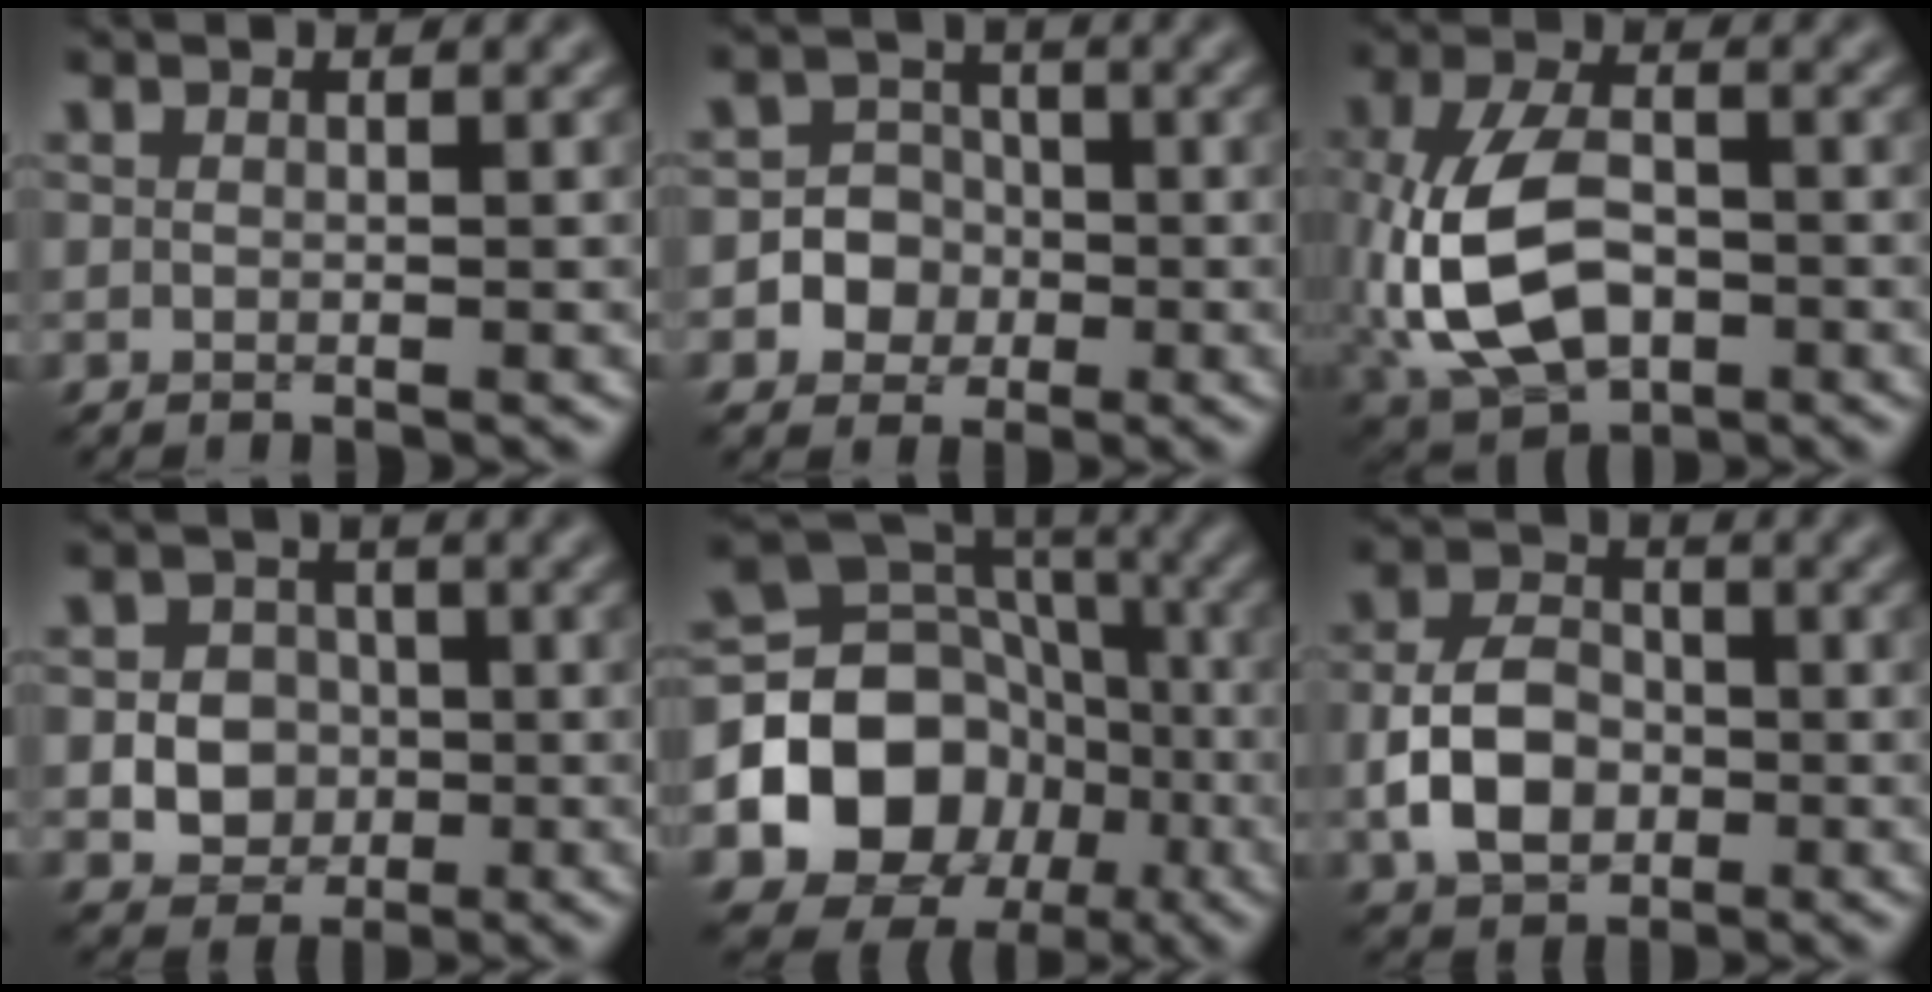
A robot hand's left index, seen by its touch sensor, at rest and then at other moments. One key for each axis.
{"total": 5.3, "fx": -1.6, "fy": 4.9, "fz": 0.9, "tx": 0.001, "ty": 0.014, "tz": -0.050}
{"total": 10.0, "fx": -2.3, "fy": 6.2, "fz": 7.6, "tx": -0.177, "ty": -0.007, "tz": -0.051}
{"total": 4.3, "fx": -0.8, "fy": 3.7, "fz": 2.0, "tx": -0.015, "ty": 0.005, "tz": -0.029}
{"total": 12.4, "fx": -3.5, "fy": 10.2, "fz": 6.1, "tx": -0.124, "ty": -0.001, "tz": -0.075}
{"total": 5.6, "fx": -1.5, "fy": 4.0, "fz": 3.7, "tx": -0.075, "ty": 0.003, "tz": -0.032}